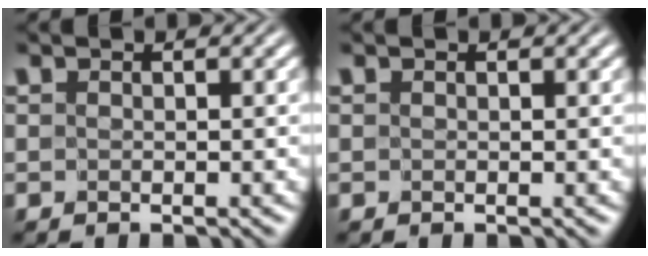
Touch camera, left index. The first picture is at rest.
{"total": 0.0}